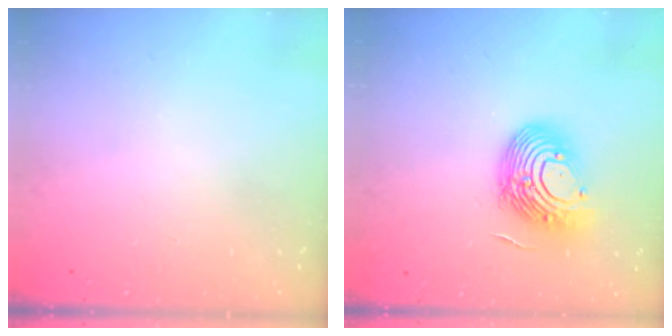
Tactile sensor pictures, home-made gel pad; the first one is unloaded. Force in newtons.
{"total": 12.7, "press": 12.3, "slide": 2.9}